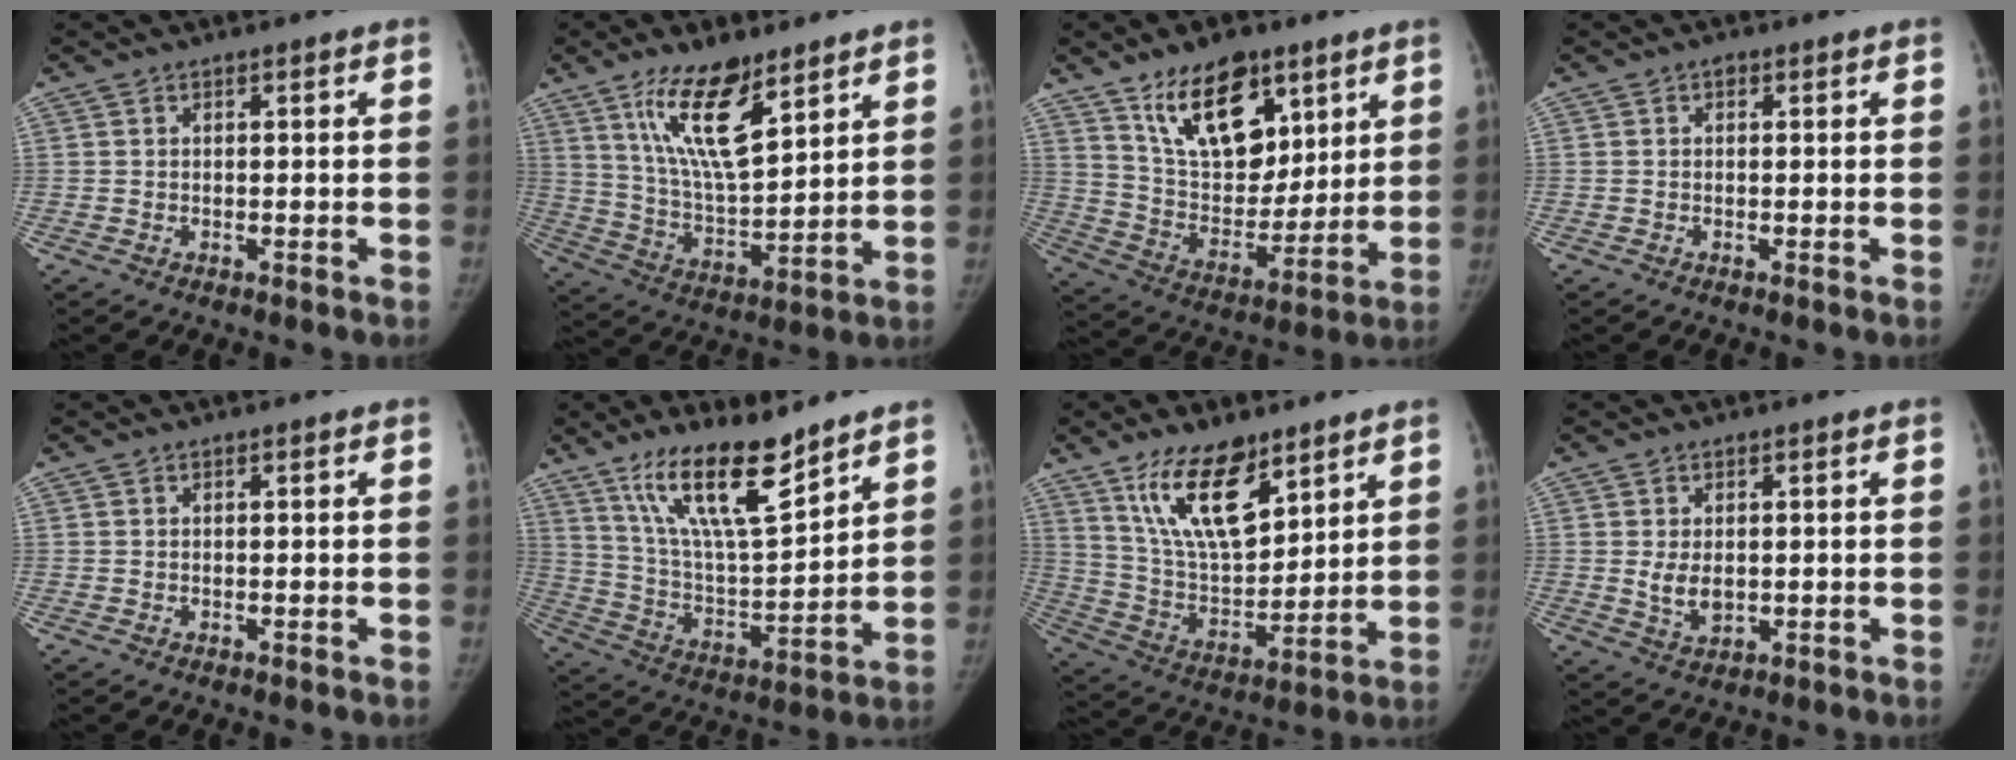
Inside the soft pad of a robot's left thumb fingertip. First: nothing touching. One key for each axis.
{"total": 15.6, "fx": 9.2, "fy": 5.6, "fz": 11.2, "tx": -0.175, "ty": -0.055, "tz": 0.179}
{"total": 18.6, "fx": 10.8, "fy": 10.3, "fz": 11.1, "tx": -0.127, "ty": -0.061, "tz": 0.196}
{"total": 0.9, "fx": 0.4, "fy": 0.7, "fz": 0.5, "tx": -0.001, "ty": 0.001, "tz": 0.003}
{"total": 0.0}
{"total": 17.3, "fx": 12.2, "fy": 4.5, "fz": 11.5, "tx": -0.178, "ty": -0.072, "tz": 0.232}
{"total": 16.7, "fx": 10.3, "fy": 7.4, "fz": 10.9, "tx": -0.154, "ty": -0.061, "tz": 0.201}
{"total": 4.4, "fx": 0.2, "fy": 2.9, "fz": 3.4, "tx": -0.053, "ty": -0.011, "tz": 0.014}